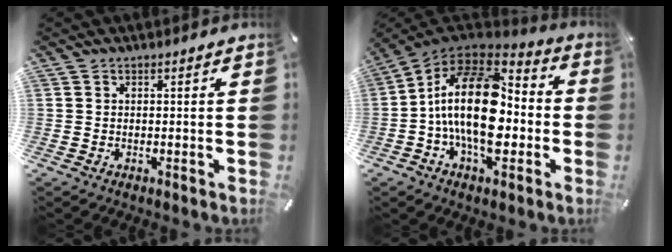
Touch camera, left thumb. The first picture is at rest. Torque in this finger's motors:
{"motor_torque": [1.43, 1.59, 2.77, 0.00, 0.93]}